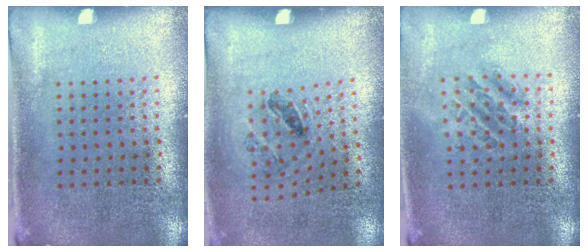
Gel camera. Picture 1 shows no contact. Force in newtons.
{"total": 1.2, "press": 0.8, "slide": 1.0}
{"total": 1.2, "press": 1.1, "slide": 0.4}